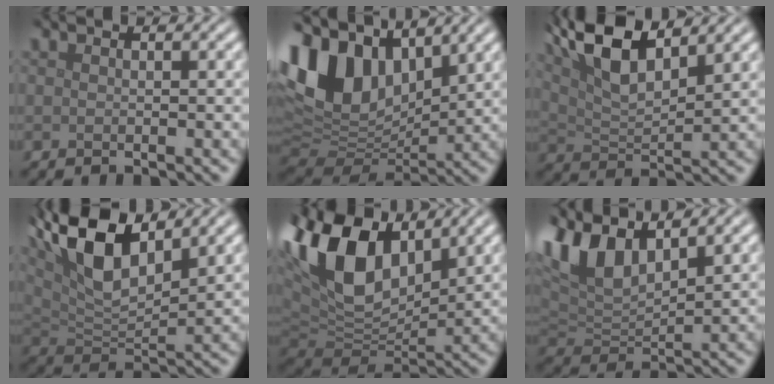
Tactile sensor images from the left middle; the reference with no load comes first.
{"total": 12.8, "force": [5.7, 8.0, 8.2], "torque": [-0.193, 0.022, 0.101]}
{"total": 8.6, "force": [5.0, 3.1, 6.3], "torque": [-0.125, 0.015, 0.092]}
{"total": 10.5, "force": [5.5, 4.3, 7.9], "torque": [-0.164, 0.014, 0.097]}
{"total": 12.9, "force": [5.8, 7.4, 8.8], "torque": [-0.202, 0.023, 0.105]}
{"total": 7.6, "force": [4.5, 3.5, 5.1], "torque": [-0.118, 0.013, 0.082]}